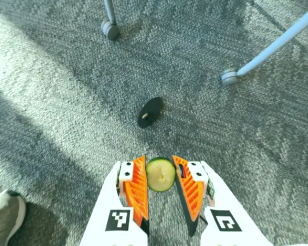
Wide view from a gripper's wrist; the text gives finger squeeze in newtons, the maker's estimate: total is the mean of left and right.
{"total": 8.5, "left": 8.7, "right": 8.3}